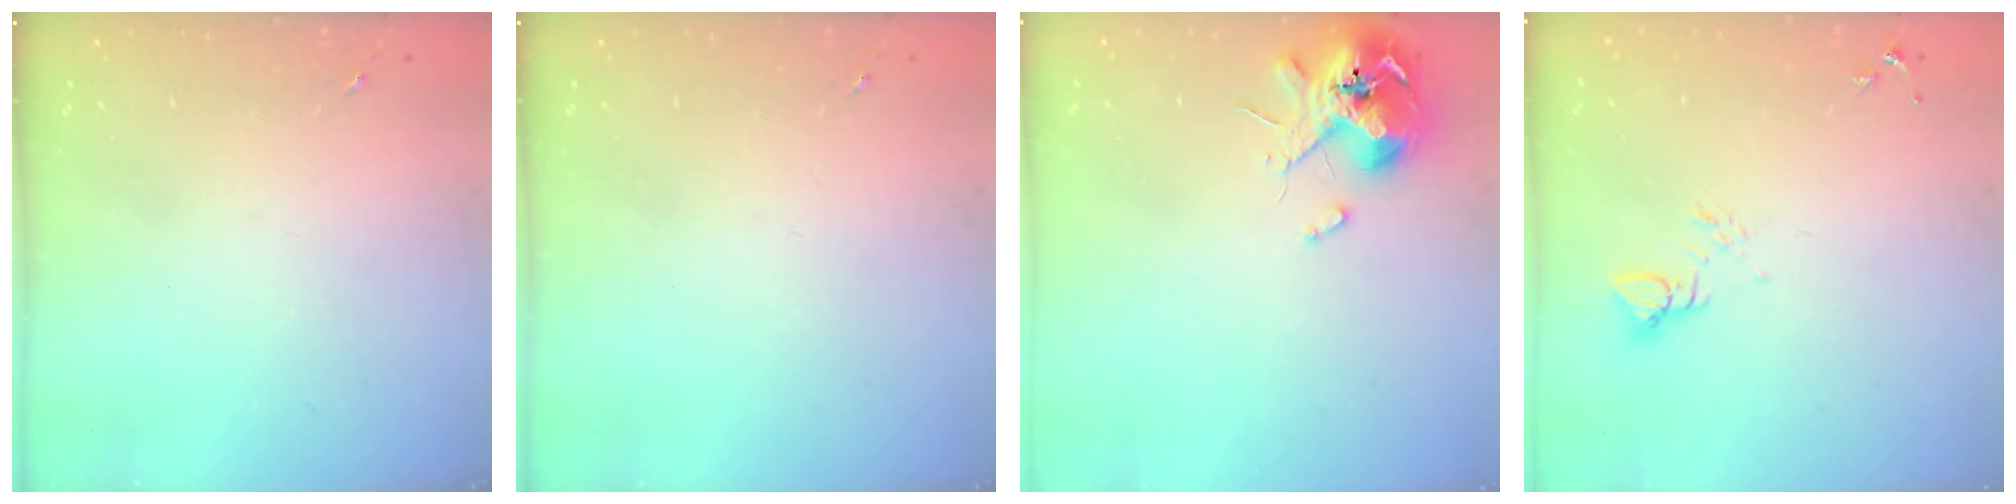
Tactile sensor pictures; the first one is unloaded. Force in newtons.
{"total": 0.0}
{"total": 10.5, "press": 10.4, "slide": 1.6}
{"total": 3.7, "press": 3.7, "slide": 0.1}